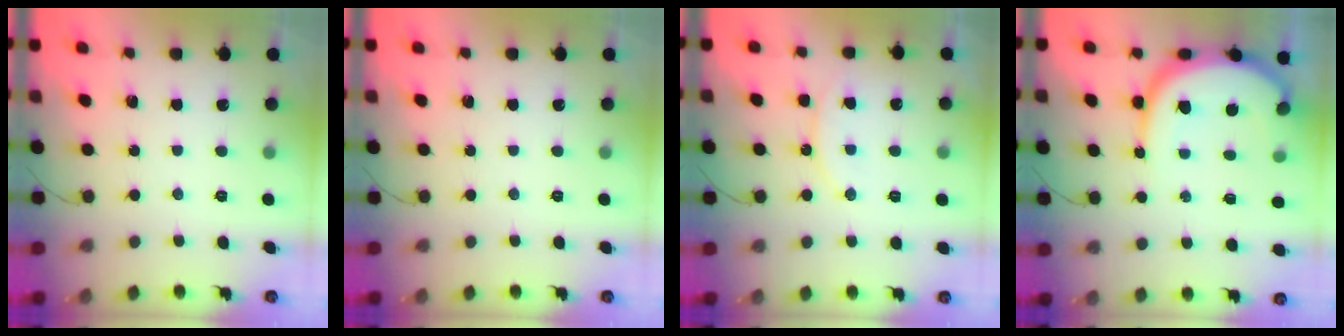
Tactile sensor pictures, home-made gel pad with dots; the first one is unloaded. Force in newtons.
{"total": 0.0}
{"total": 11.8, "press": 11.8, "slide": 0.9}
{"total": 12.4, "press": 12.4, "slide": 1.2}